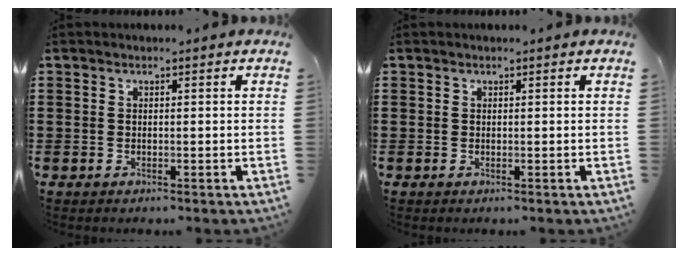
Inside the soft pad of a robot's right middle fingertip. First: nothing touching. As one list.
[{"total": 0.0}]